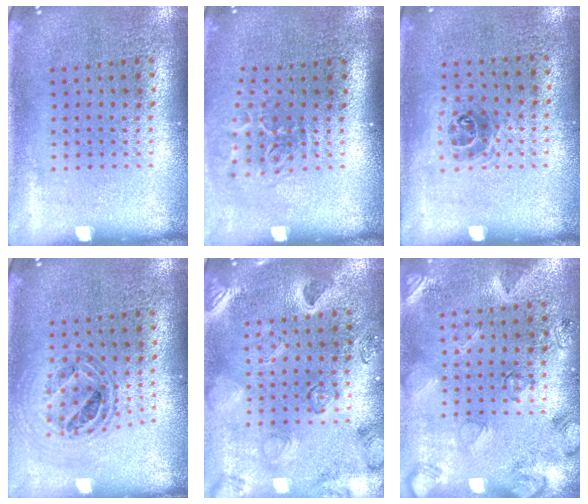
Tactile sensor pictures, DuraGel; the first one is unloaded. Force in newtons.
{"total": 1.9, "press": 1.2, "slide": 1.5}
{"total": 1.0, "press": 0.7, "slide": 0.6}
{"total": 0.8, "press": 0.8, "slide": 0.1}
{"total": 2.5, "press": 2.4, "slide": 0.6}
{"total": 2.5, "press": 1.8, "slide": 1.8}